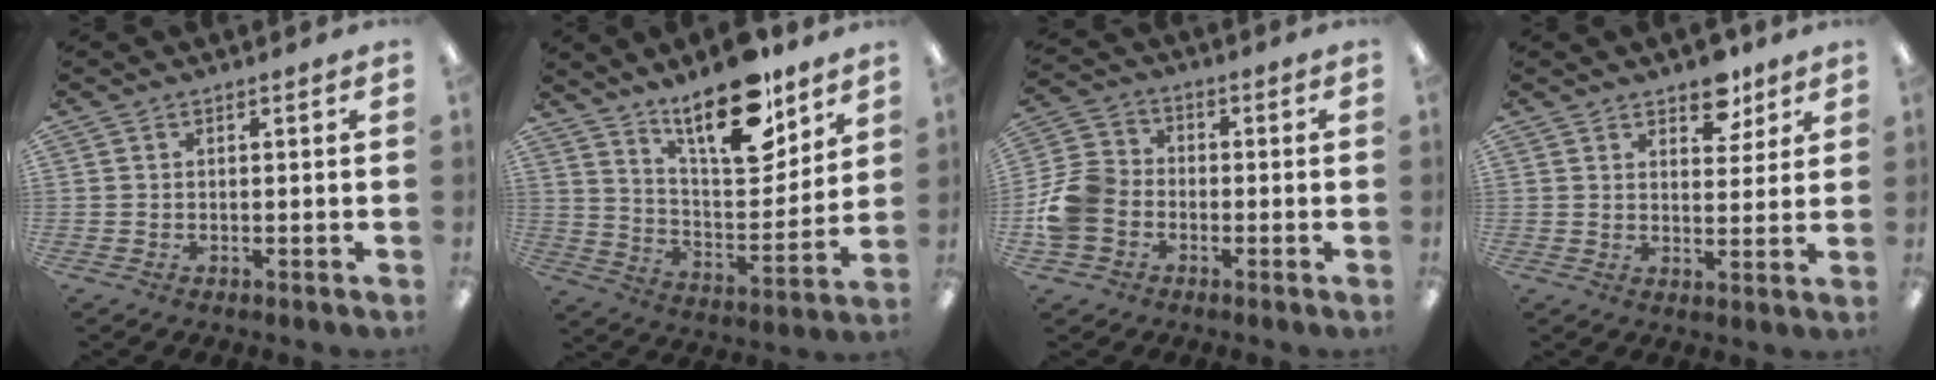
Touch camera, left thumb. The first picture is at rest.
{"total": 18.7, "force": [14.0, 6.3, 10.6], "torque": [-0.164, -0.091, 0.234]}
{"total": 10.6, "force": [-3.6, 8.5, 5.3], "torque": [-0.105, 0.040, -0.063]}
{"total": 7.1, "force": [5.3, 3.8, 2.9], "torque": [-0.015, -0.027, 0.088]}